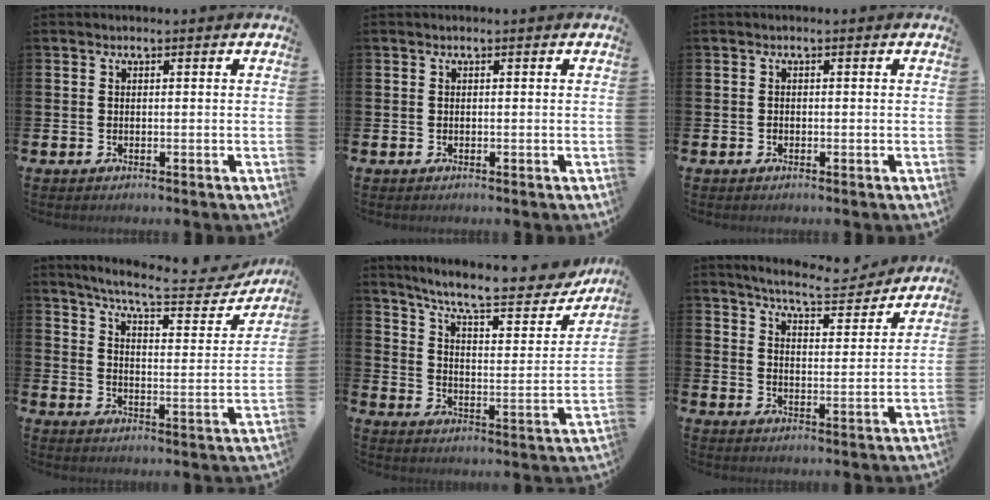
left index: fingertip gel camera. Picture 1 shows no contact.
{"total": 0.0}
{"total": 0.5, "force": [-0.3, 0.4, 0.0], "torque": [-0.006, 0.005, -0.008]}
{"total": 7.7, "force": [7.1, 0.9, 2.9], "torque": [-0.071, -0.052, 0.117]}
{"total": 10.3, "force": [8.9, 1.9, 4.8], "torque": [-0.113, -0.059, 0.148]}
{"total": 6.8, "force": [6.5, 0.5, 1.9], "torque": [-0.050, -0.041, 0.112]}